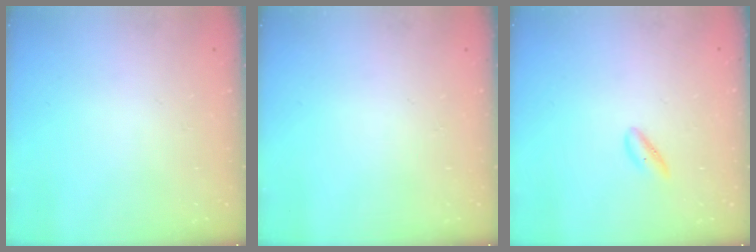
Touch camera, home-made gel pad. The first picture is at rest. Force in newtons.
{"total": 0.0}
{"total": 3.7, "press": 3.5, "slide": 1.3}